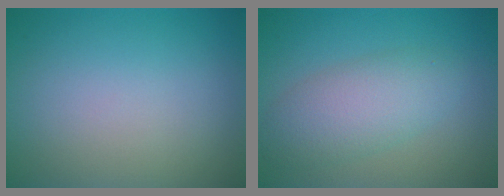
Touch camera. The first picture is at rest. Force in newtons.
{"total": 4.4, "press": 4.4, "slide": 0.1}